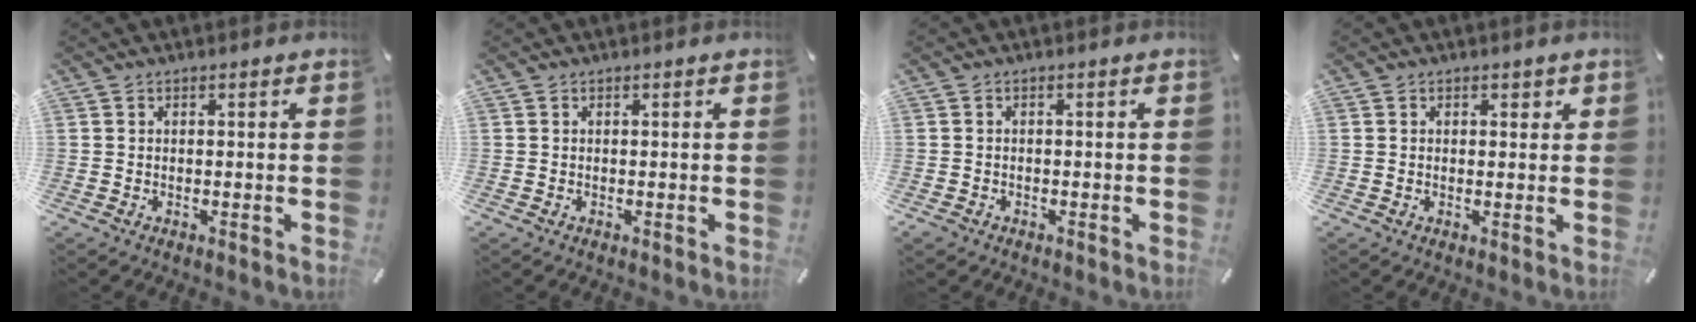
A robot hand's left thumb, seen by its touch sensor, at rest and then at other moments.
{"total": 0.0}
{"total": 1.1, "force": [-0.6, 0.8, 0.4], "torque": [-0.007, 0.003, -0.014]}
{"total": 1.2, "force": [0.4, 1.0, 0.5], "torque": [0.005, -0.001, 0.003]}